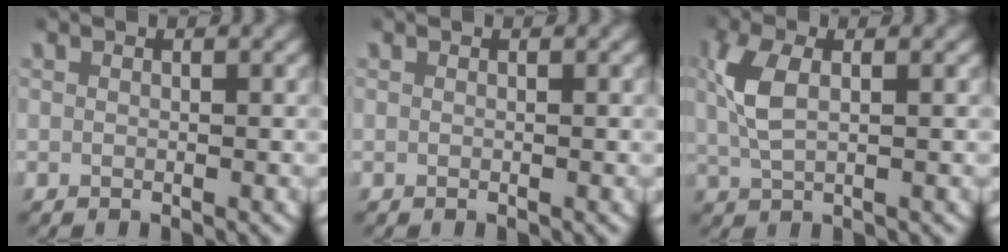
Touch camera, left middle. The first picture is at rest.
{"total": 0.0}
{"total": 3.5, "force": [0.7, 1.6, 3.1], "torque": [-0.080, 0.001, 0.015]}